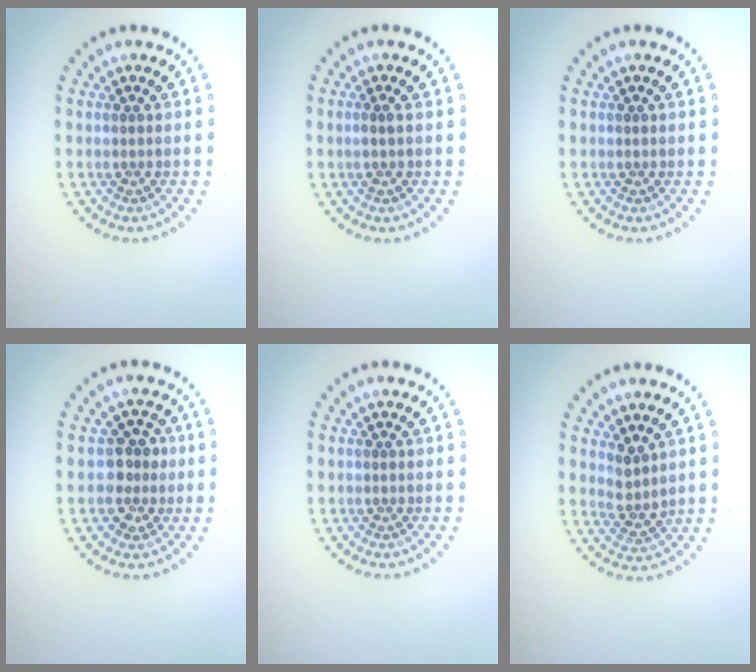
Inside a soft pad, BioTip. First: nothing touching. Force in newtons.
{"total": 0.6, "press": 0.3, "slide": 0.5}
{"total": 0.0}
{"total": 2.6, "press": 2.4, "slide": 0.9}
{"total": 0.0}
{"total": 2.1, "press": 1.7, "slide": 1.3}